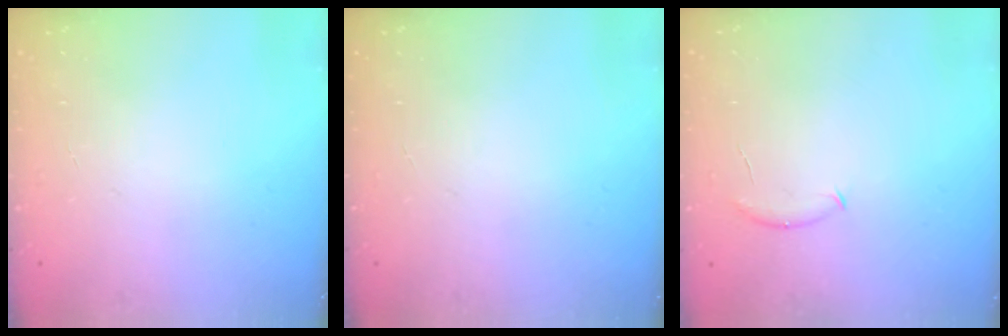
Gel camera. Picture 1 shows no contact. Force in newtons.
{"total": 0.0}
{"total": 5.8, "press": 5.7, "slide": 1.2}